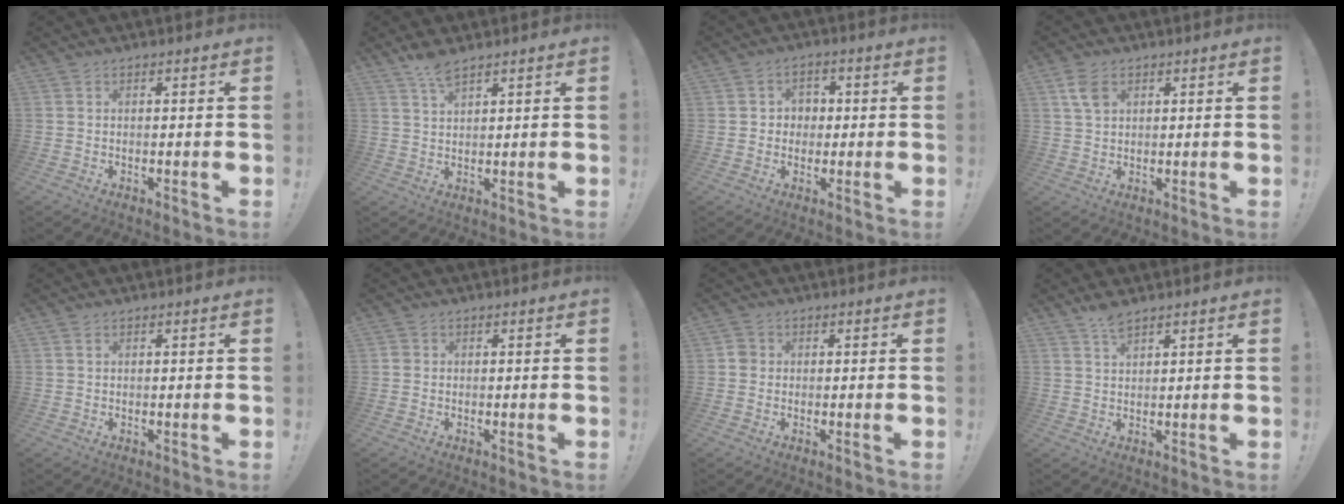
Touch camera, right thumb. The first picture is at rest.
{"total": 4.8, "force": [3.8, 1.2, 2.8], "torque": [-0.048, -0.021, 0.067]}
{"total": 4.3, "force": [0.1, 4.1, 1.1], "torque": [-0.016, 0.001, -0.001]}
{"total": 5.4, "force": [2.5, 3.4, 3.4], "torque": [-0.060, -0.002, 0.049]}
{"total": 0.7, "force": [0.4, 0.5, 0.4], "torque": [-0.006, -0.001, 0.007]}
{"total": 1.0, "force": [0.1, 1.0, 0.2], "torque": [-0.004, 0.003, 0.001]}
{"total": 2.7, "force": [0.0, 2.5, 1.0], "torque": [-0.011, 0.007, -0.001]}
{"total": 3.7, "force": [2.9, 1.0, 2.0], "torque": [-0.029, -0.018, 0.050]}